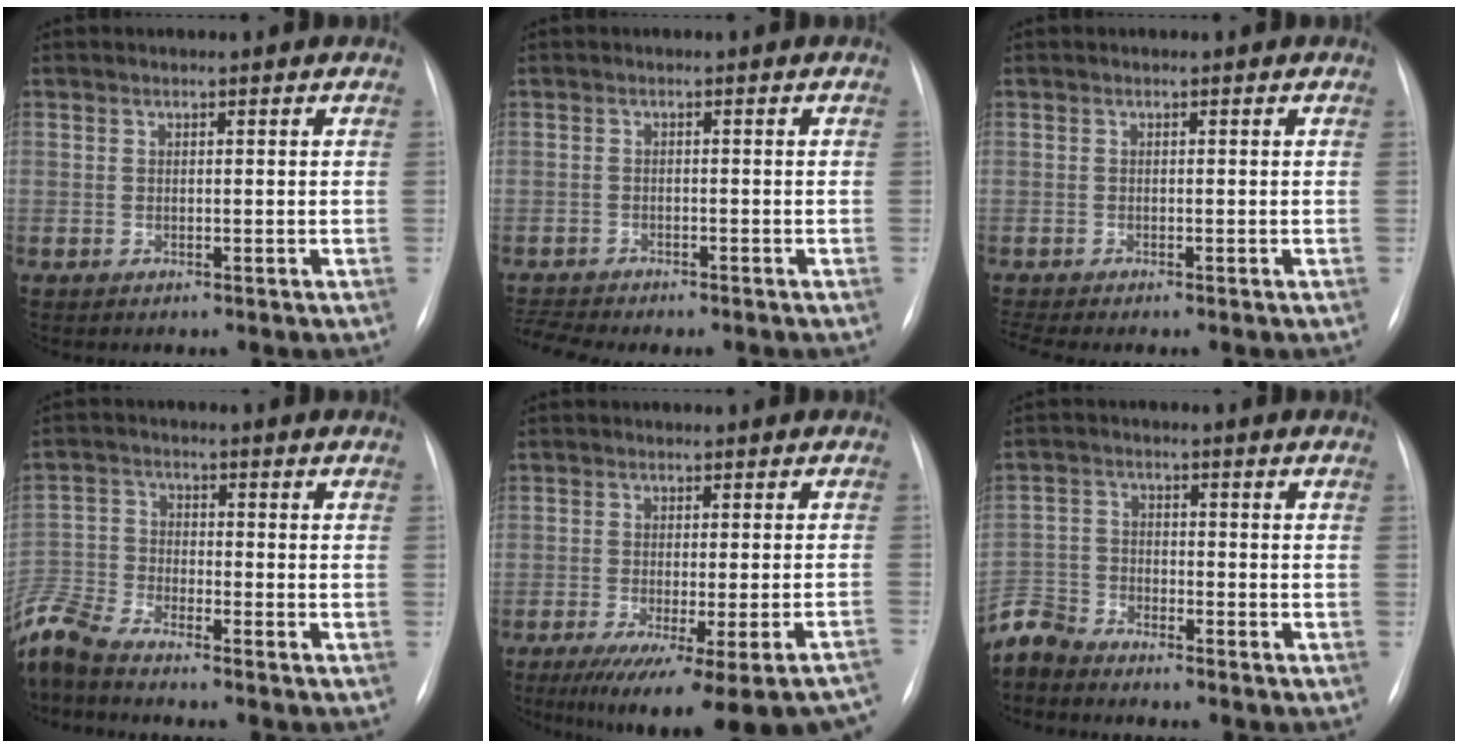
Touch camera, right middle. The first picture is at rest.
{"total": 3.7, "force": [-3.6, 0.1, 0.9], "torque": [-0.017, -0.011, -0.055]}
{"total": 1.8, "force": [-1.6, -0.4, 0.7], "torque": [-0.021, -0.009, -0.029]}
{"total": 9.9, "force": [-9.0, 1.3, 3.7], "torque": [-0.101, -0.010, -0.185]}
{"total": 19.2, "force": [-15.7, 1.3, 10.9], "torque": [-0.092, -0.036, -0.199]}
{"total": 5.6, "force": [-5.5, 1.2, 0.2], "torque": [-0.009, -0.009, -0.111]}